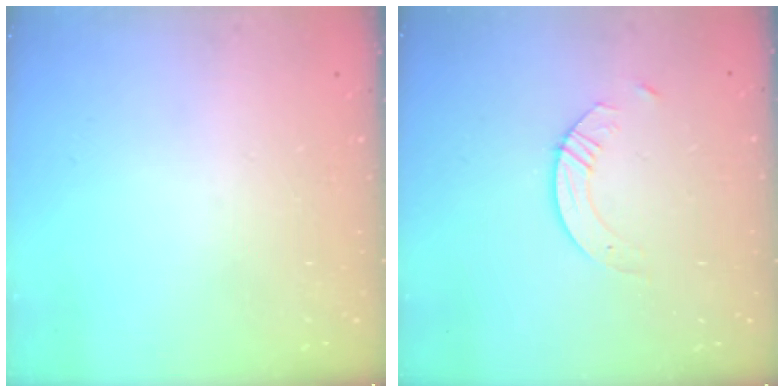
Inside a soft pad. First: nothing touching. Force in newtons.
{"total": 5.4, "press": 5.4, "slide": 0.5}